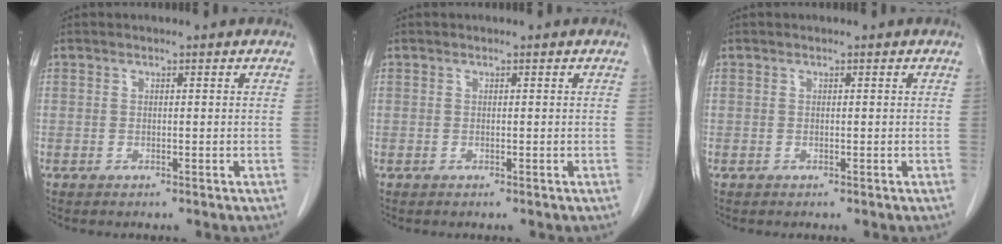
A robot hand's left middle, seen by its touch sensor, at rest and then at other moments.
{"total": 0.0}
{"total": 0.0}